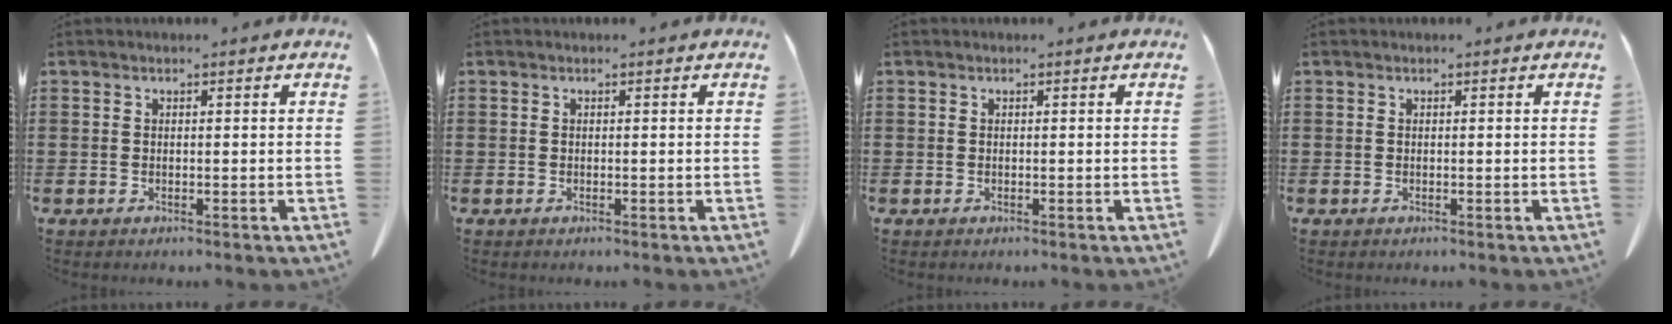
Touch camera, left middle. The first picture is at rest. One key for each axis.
{"total": 0.0}
{"total": 0.0}
{"total": 0.0}